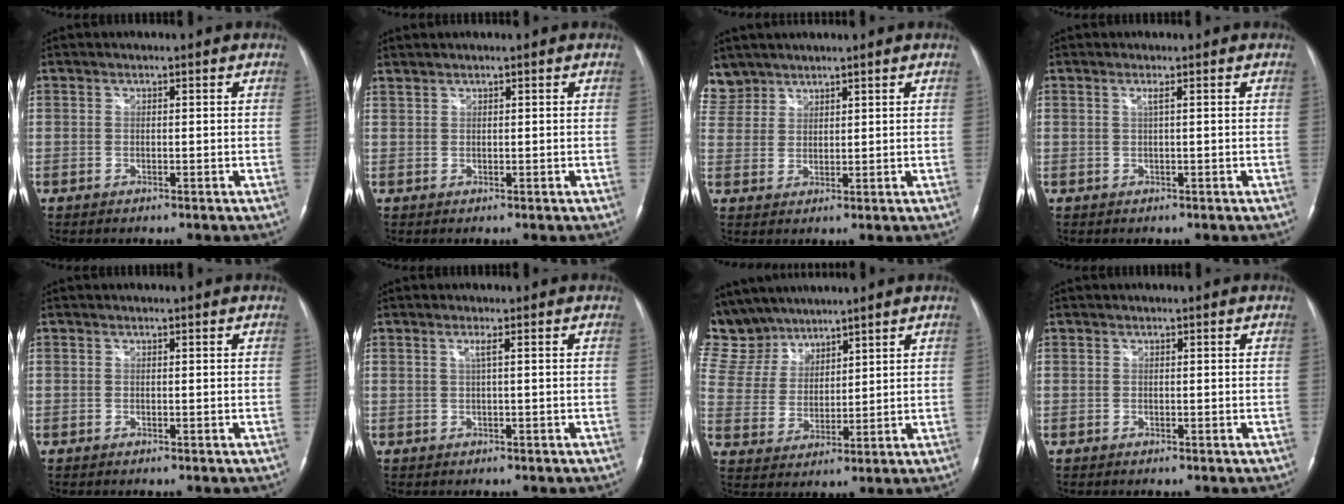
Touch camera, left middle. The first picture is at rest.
{"total": 5.6, "force": [4.8, 0.4, 2.9], "torque": [-0.091, 0.018, 0.116]}
{"total": 5.0, "force": [4.3, 2.5, -0.4], "torque": [0.012, 0.010, 0.091]}
{"total": 0.7, "force": [0.2, -0.2, 0.6], "torque": [-0.017, 0.000, 0.006]}
{"total": 0.0}
{"total": 1.0, "force": [0.2, -0.3, 0.9], "torque": [-0.022, 0.001, 0.004]}
{"total": 12.2, "force": [10.6, 5.7, 1.9], "torque": [-0.064, 0.024, 0.225]}
{"total": 0.0}